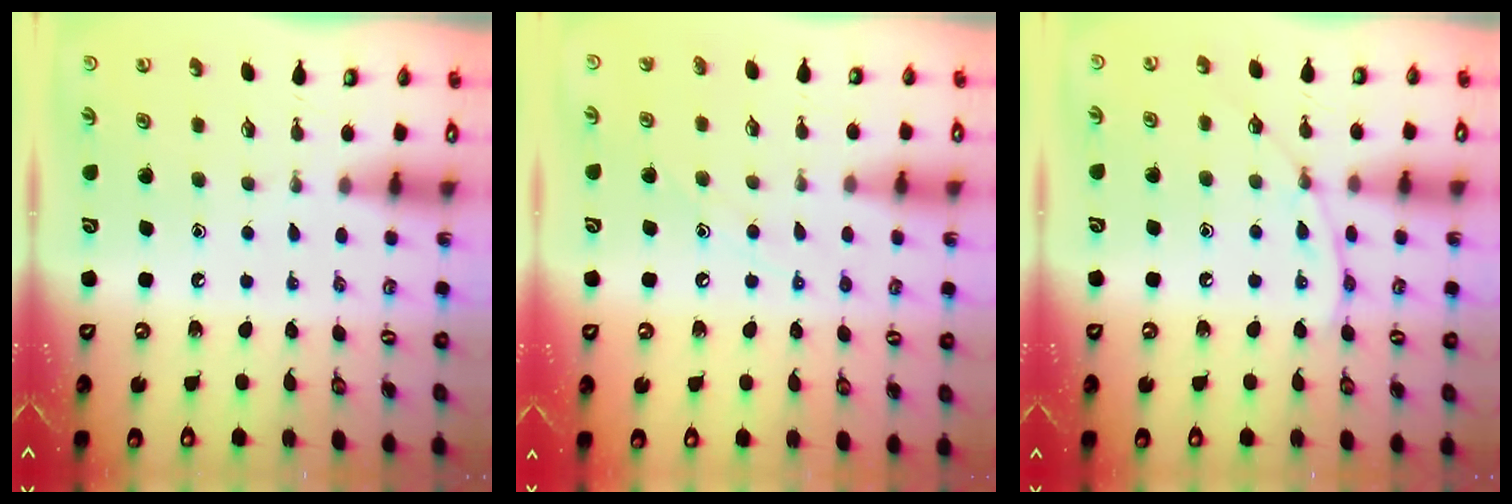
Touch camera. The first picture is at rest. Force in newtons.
{"total": 7.6, "press": 7.6, "slide": 0.2}
{"total": 6.1, "press": 6.1, "slide": 0.6}